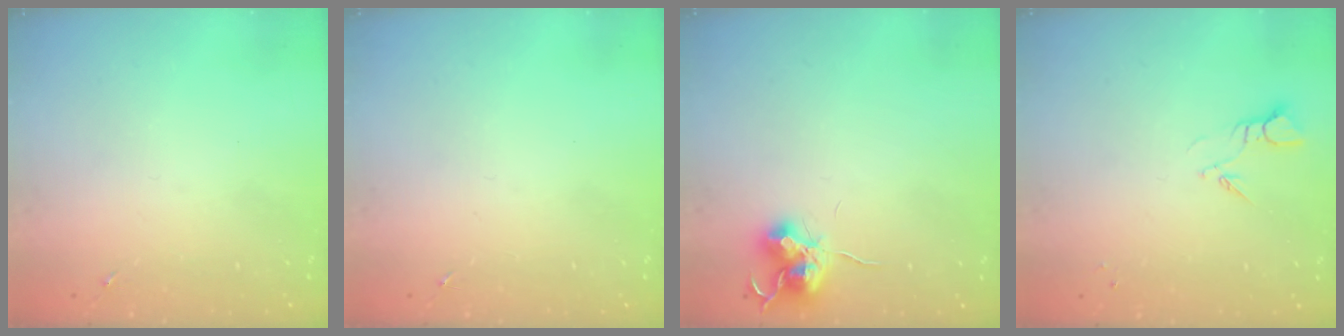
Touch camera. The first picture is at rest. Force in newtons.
{"total": 0.0}
{"total": 10.9, "press": 10.8, "slide": 0.8}
{"total": 3.2, "press": 3.1, "slide": 0.3}